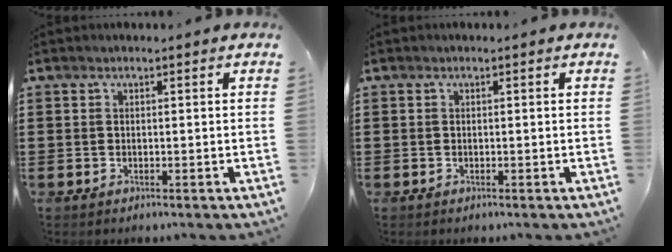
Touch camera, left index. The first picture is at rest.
{"total": 0.0}